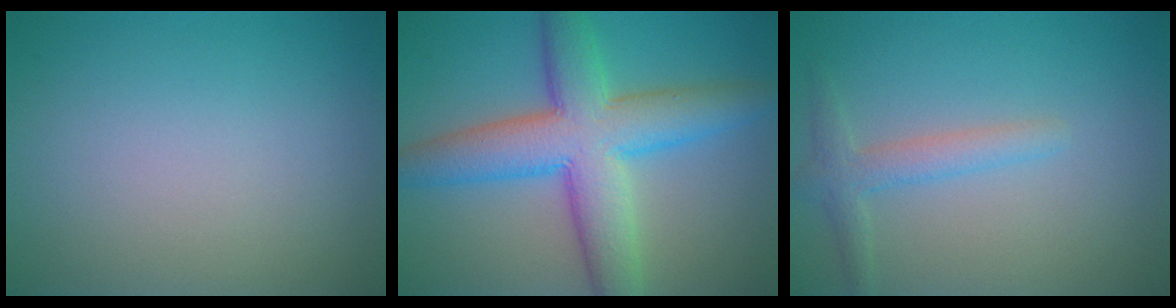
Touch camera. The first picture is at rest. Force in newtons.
{"total": 9.0, "press": 9.0, "slide": 0.1}
{"total": 2.3, "press": 2.3, "slide": 0.1}